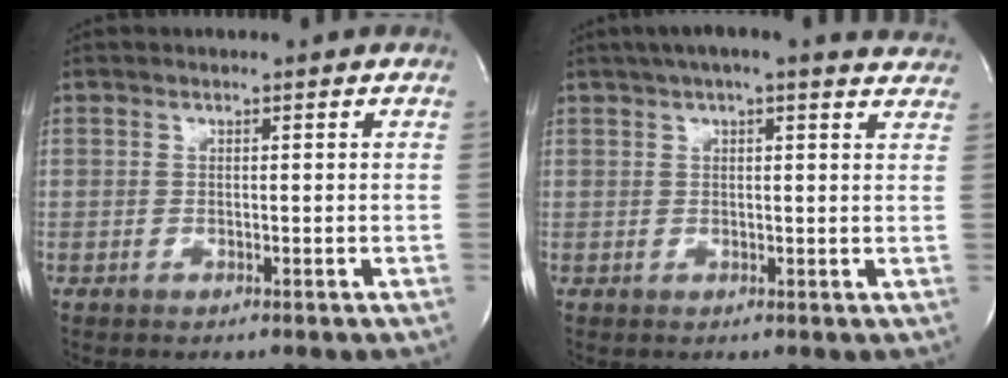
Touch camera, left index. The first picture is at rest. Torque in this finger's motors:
{"motor_torque": [0.56, -0.59, 0.28, 0.07]}